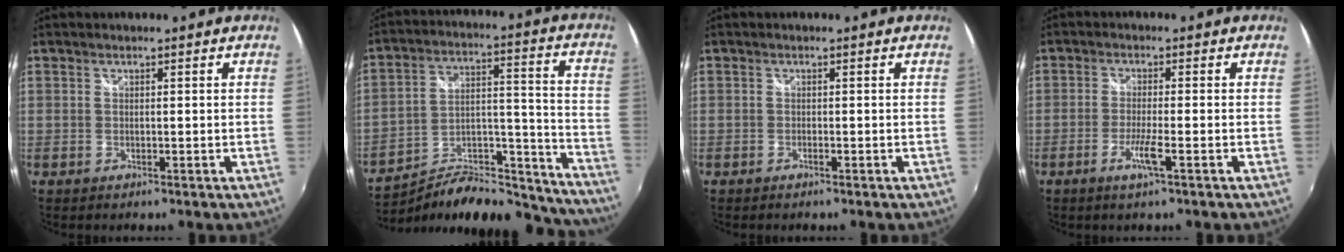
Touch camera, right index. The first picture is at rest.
{"total": 24.0, "force": [-20.4, 7.8, 9.8], "torque": [-0.138, 0.043, -0.278]}
{"total": 0.5, "force": [-0.3, 0.1, 0.4], "torque": [-0.006, 0.000, -0.008]}
{"total": 3.8, "force": [-1.8, -0.2, 3.3], "torque": [-0.069, -0.009, -0.037]}